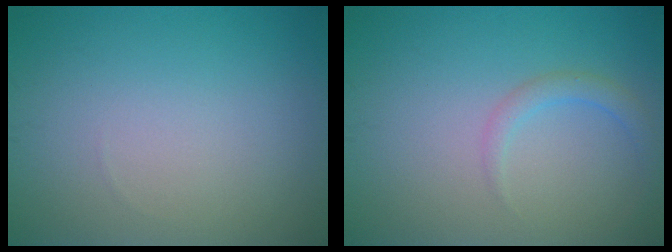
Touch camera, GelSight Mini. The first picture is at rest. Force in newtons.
{"total": 1.6, "press": 1.6, "slide": 0.1}